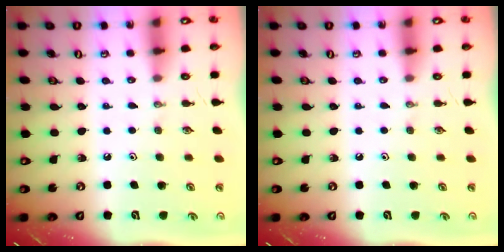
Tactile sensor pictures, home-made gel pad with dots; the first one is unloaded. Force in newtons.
{"total": 0.0}